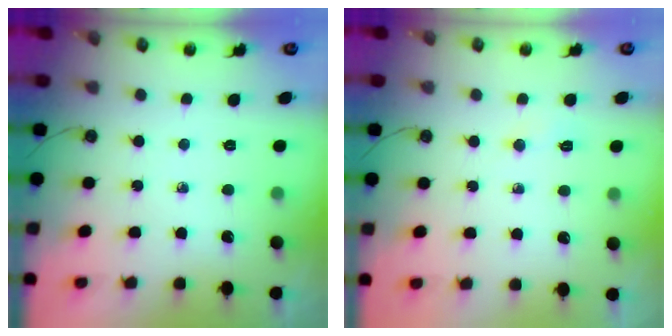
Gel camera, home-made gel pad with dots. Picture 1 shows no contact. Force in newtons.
{"total": 2.9, "press": 2.9, "slide": 0.5}